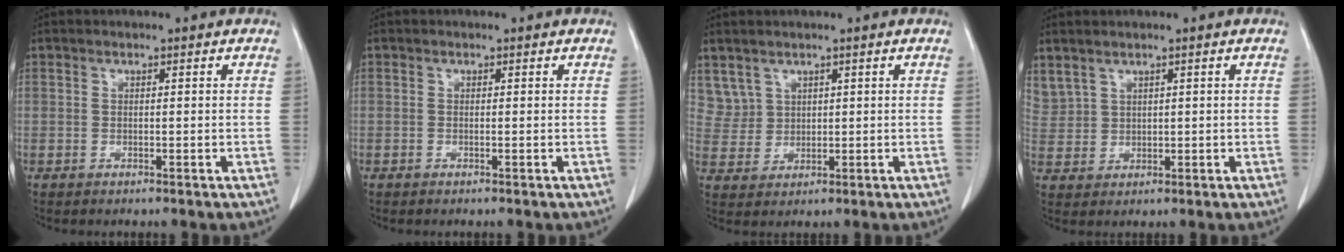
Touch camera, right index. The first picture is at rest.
{"total": 0.0}
{"total": 4.0, "force": [2.7, 3.0, 0.0], "torque": [0.004, 0.005, 0.062]}
{"total": 5.5, "force": [3.4, 3.8, 1.9], "torque": [-0.056, 0.013, 0.087]}